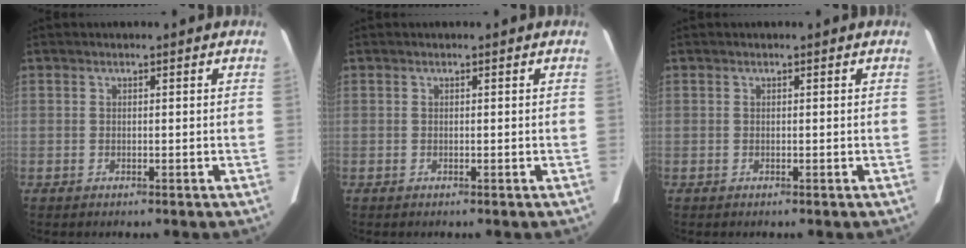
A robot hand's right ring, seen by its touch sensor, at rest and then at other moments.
{"total": 0.0}
{"total": 0.0}